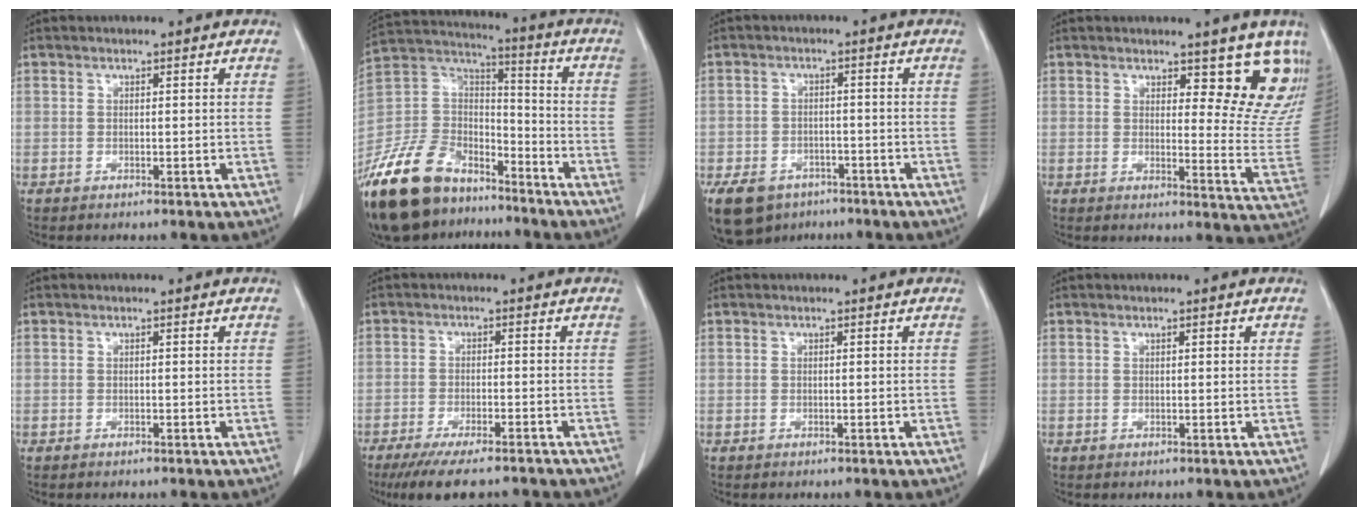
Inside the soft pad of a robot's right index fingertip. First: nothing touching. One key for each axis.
{"total": 24.0, "fx": -17.4, "fy": 12.0, "fz": 11.3, "tx": -0.304, "ty": 0.003, "tz": -0.321}
{"total": 12.9, "fx": -7.8, "fy": 9.1, "fz": 4.9, "tx": -0.129, "ty": -0.002, "tz": -0.113}
{"total": 12.2, "fx": 9.0, "fy": 4.7, "fz": 6.7, "tx": -0.052, "ty": -0.030, "tz": 0.098}
{"total": 0.0}
{"total": 11.6, "fx": -9.4, "fy": 2.6, "fz": 6.3, "tx": -0.099, "ty": -0.016, "tz": -0.145}
{"total": 0.0}
{"total": 1.0, "fx": 0.4, "fy": 0.4, "fz": 0.8, "tx": -0.019, "ty": 0.002, "tz": 0.008}